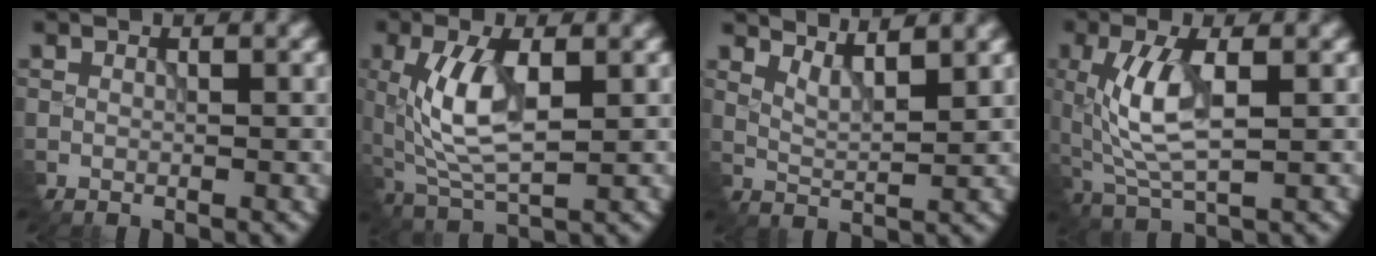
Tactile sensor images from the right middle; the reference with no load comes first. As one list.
[{"total": 6.7, "force": [0.3, 2.9, 6.0], "torque": [-0.131, 0.000, 0.010]}, {"total": 2.8, "force": [2.1, 0.6, 1.7], "torque": [-0.032, -0.003, 0.046]}, {"total": 6.1, "force": [0.2, 2.5, 5.6], "torque": [-0.127, -0.002, 0.010]}]